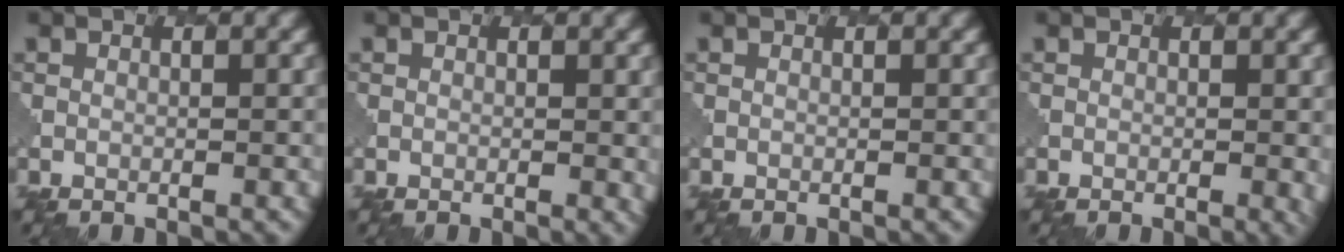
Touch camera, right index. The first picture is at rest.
{"total": 1.1, "force": [0.3, 0.5, 1.0], "torque": [-0.016, -0.003, 0.006]}
{"total": 0.0}
{"total": 1.8, "force": [-0.2, 0.5, 1.7], "torque": [-0.022, -0.004, 0.002]}